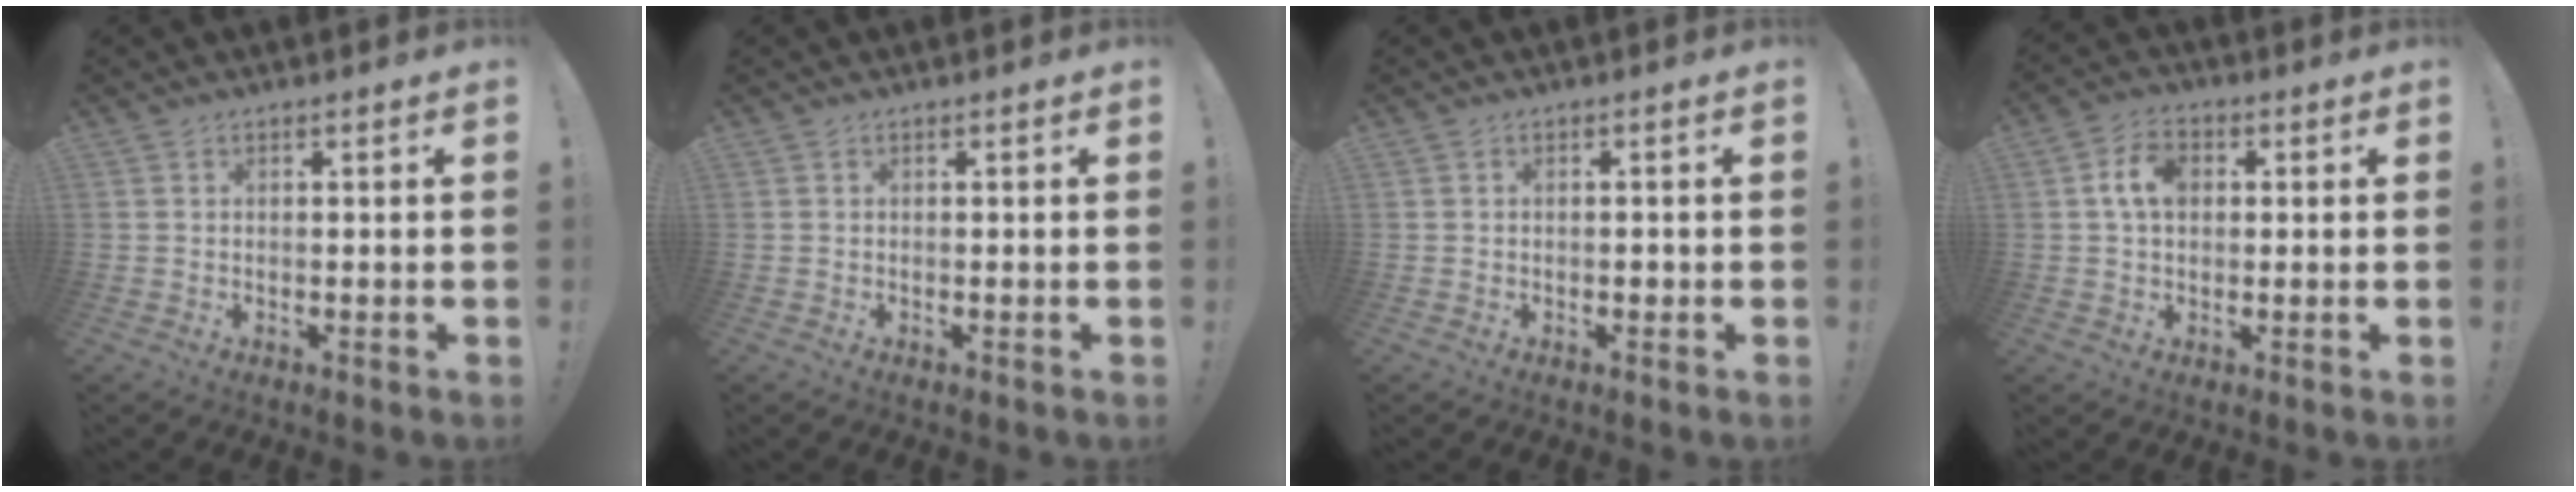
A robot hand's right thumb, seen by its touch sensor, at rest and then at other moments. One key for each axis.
{"total": 0.0}
{"total": 1.0, "fx": -0.6, "fy": 0.7, "fz": 0.5, "tx": -0.013, "ty": 0.004, "tz": -0.010}
{"total": 7.7, "fx": 1.5, "fy": 5.3, "fz": 5.5, "tx": -0.098, "ty": 0.016, "tz": 0.030}